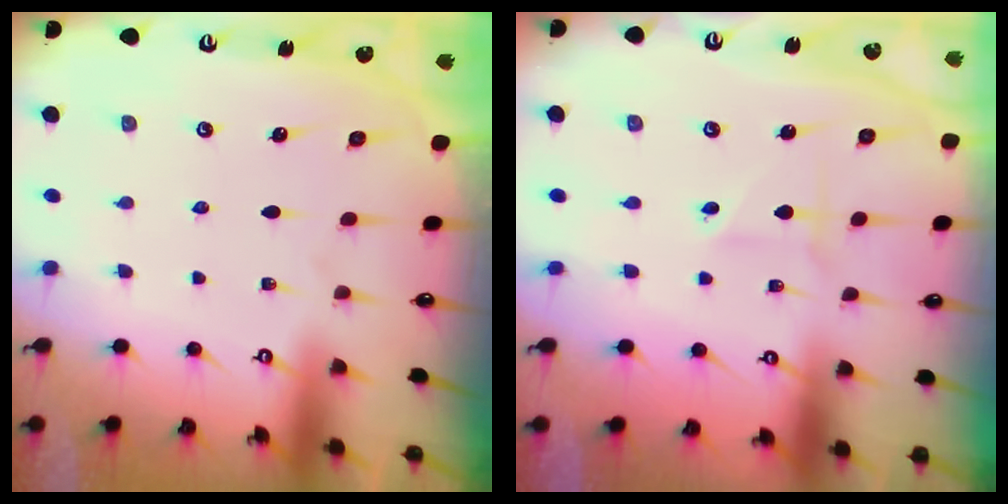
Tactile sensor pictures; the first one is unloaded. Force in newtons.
{"total": 2.0, "press": 1.9, "slide": 0.5}